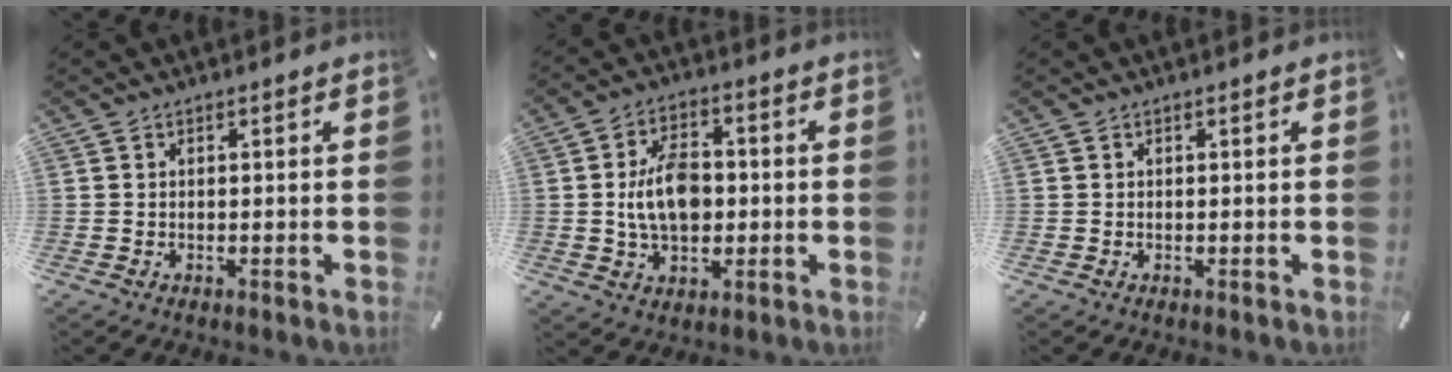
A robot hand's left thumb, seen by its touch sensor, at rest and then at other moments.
{"total": 10.4, "force": [-0.2, 7.2, 7.5], "torque": [-0.146, 0.007, -0.005]}
{"total": 0.0}